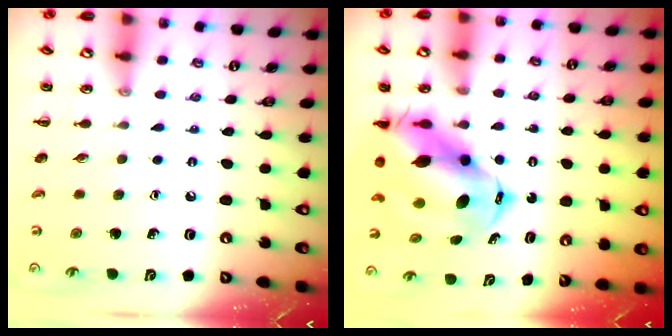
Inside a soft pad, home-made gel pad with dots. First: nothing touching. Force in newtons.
{"total": 12.7, "press": 12.3, "slide": 3.4}